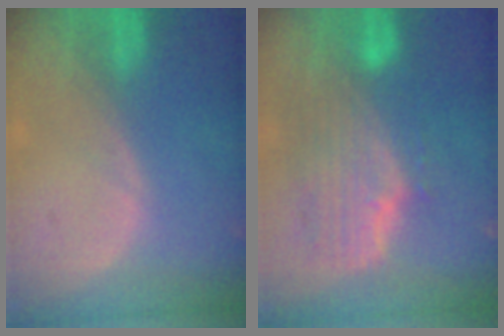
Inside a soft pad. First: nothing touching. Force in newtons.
{"total": 10.3, "press": 9.0, "slide": 5.1}